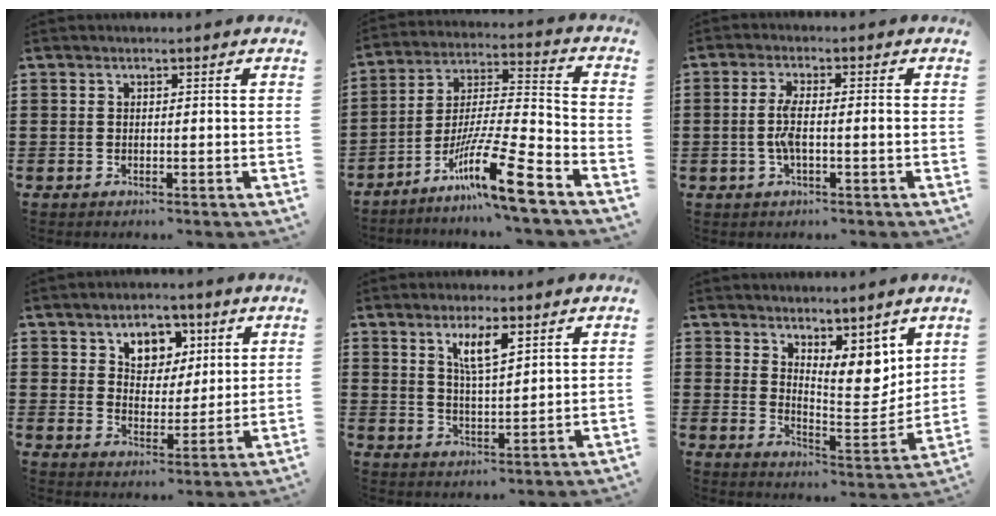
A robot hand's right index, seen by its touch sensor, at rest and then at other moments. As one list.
[{"total": 13.6, "force": [-9.2, 0.9, 10.0], "torque": [-0.185, 0.007, -0.173]}, {"total": 4.4, "force": [-0.7, 0.8, 4.3], "torque": [-0.099, -0.006, -0.021]}, {"total": 5.6, "force": [3.0, 4.2, 2.2], "torque": [-0.051, 0.003, 0.047]}, {"total": 5.2, "force": [2.6, 1.4, 4.2], "torque": [-0.082, 0.003, 0.043]}, {"total": 7.9, "force": [5.6, 3.3, 4.5], "torque": [-0.074, -0.036, 0.098]}]